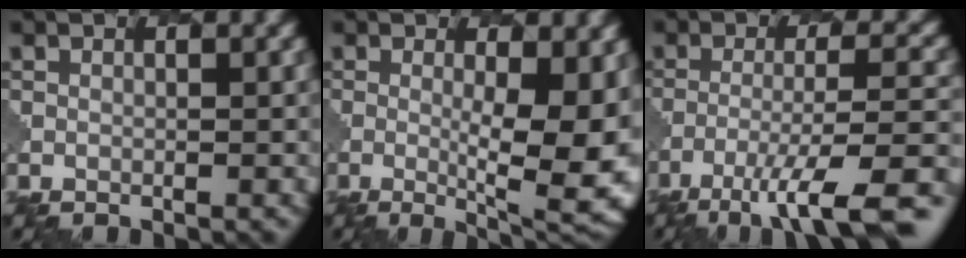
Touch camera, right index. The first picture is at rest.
{"total": 9.5, "force": [-0.1, 2.7, 9.1], "torque": [-0.115, -0.013, 0.002]}
{"total": 9.6, "force": [-6.0, 2.0, 7.3], "torque": [-0.123, 0.001, -0.094]}